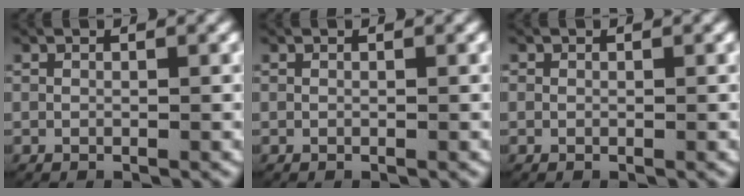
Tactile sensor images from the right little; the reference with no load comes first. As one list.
[{"total": 0.0}, {"total": 0.0}]